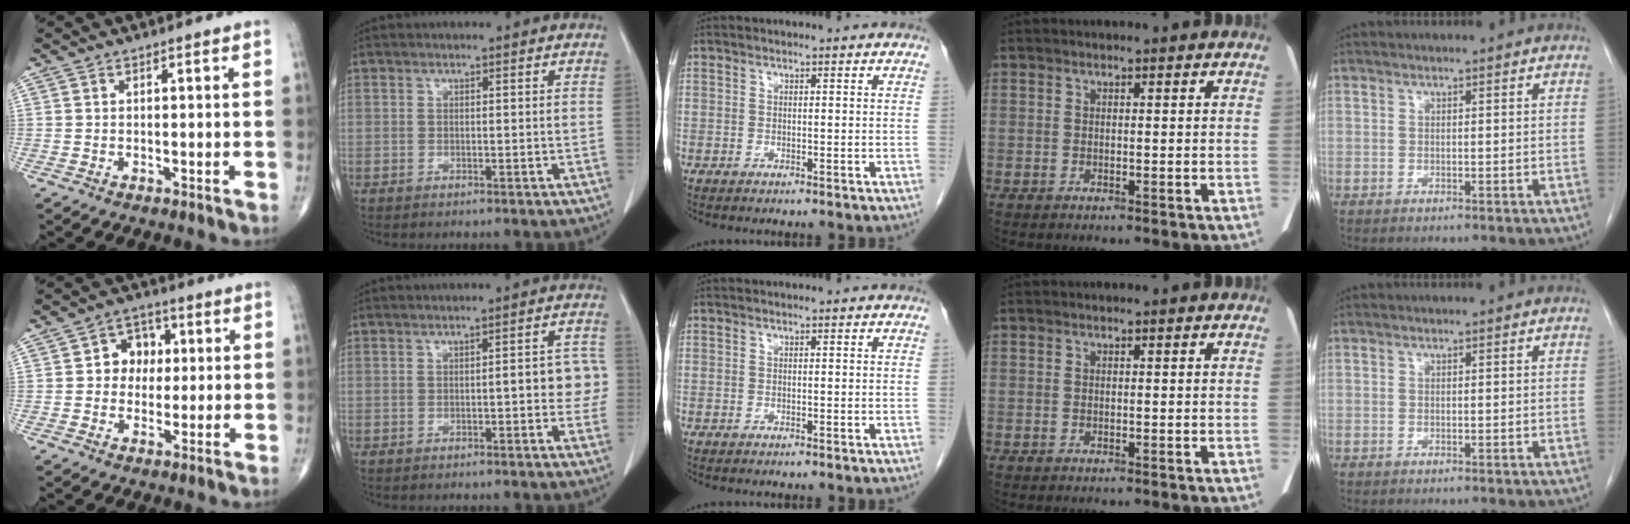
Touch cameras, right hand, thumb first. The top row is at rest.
{"thumb": {"total": 6.7, "force": [0.9, 5.7, 3.3], "torque": [-0.009, 0.009, 0.006]}, "index": {"total": 5.5, "force": [-0.5, 1.7, 5.2], "torque": [-0.049, 0.017, -0.011]}}